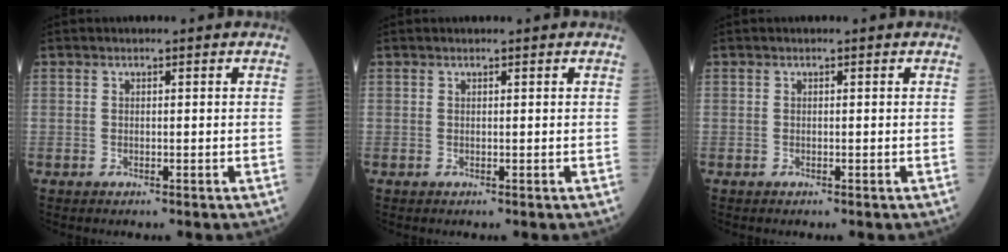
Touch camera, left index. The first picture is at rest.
{"total": 0.6, "force": [0.5, 0.0, 0.2], "torque": [-0.002, 0.003, 0.009]}
{"total": 0.0}